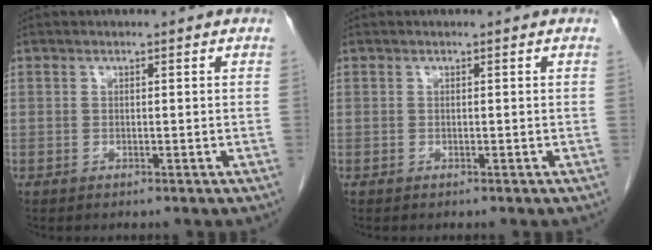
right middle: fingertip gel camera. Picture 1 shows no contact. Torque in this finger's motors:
{"motor_torque": [-0.15, -0.38, -0.02, 0.01]}